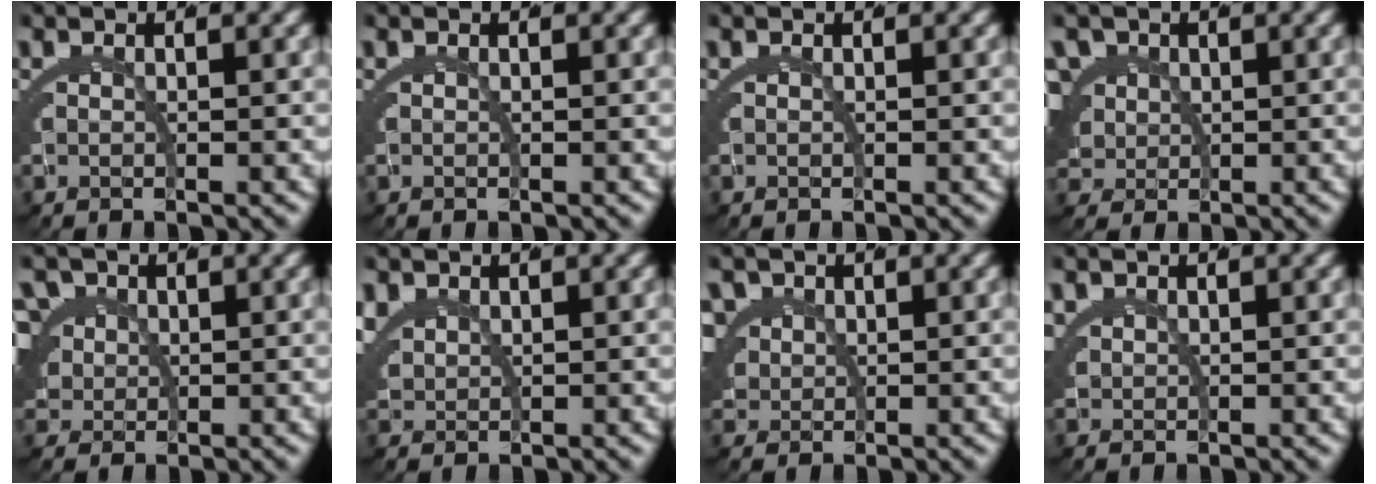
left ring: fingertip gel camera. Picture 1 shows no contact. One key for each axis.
{"total": 0.0}
{"total": 0.0}
{"total": 7.9, "fx": 0.9, "fy": 7.1, "fz": 3.3, "tx": -0.087, "ty": -0.021, "tz": 0.021}
{"total": 7.9, "fx": 1.0, "fy": 7.1, "fz": 3.4, "tx": -0.085, "ty": -0.019, "tz": 0.020}
{"total": 3.0, "fx": 1.9, "fy": 2.2, "fz": 0.8, "tx": -0.030, "ty": -0.002, "tz": 0.039}
{"total": 6.1, "fx": 1.7, "fy": 5.4, "fz": 2.2, "tx": -0.061, "ty": -0.010, "tz": 0.030}
{"total": 2.2, "fx": 1.1, "fy": 1.8, "fz": 0.5, "tx": -0.016, "ty": 0.002, "tz": 0.020}